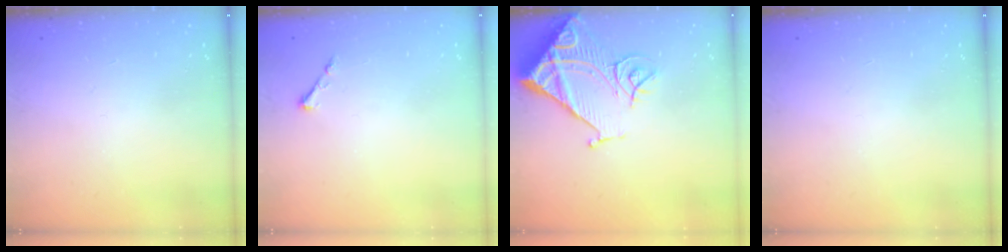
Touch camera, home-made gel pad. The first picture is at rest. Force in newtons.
{"total": 3.2, "press": 3.1, "slide": 0.5}
{"total": 17.1, "press": 17.0, "slide": 1.8}
{"total": 0.0}